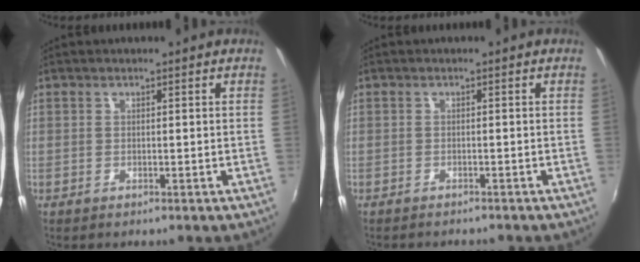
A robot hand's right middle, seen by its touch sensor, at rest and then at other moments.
{"total": 2.6, "force": [-2.4, 0.6, 0.7], "torque": [-0.022, -0.011, -0.038]}